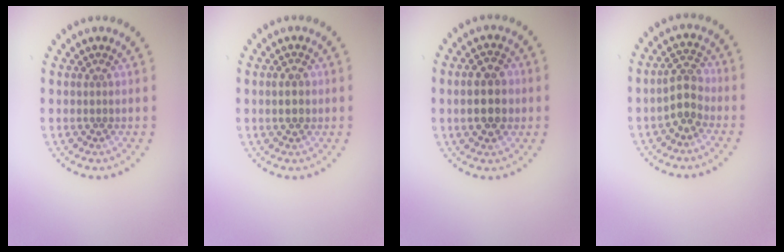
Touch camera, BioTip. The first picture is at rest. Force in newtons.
{"total": 2.3, "press": 2.3, "slide": 0.1}
{"total": 4.6, "press": 4.6, "slide": 0.3}
{"total": 2.8, "press": 2.6, "slide": 0.9}